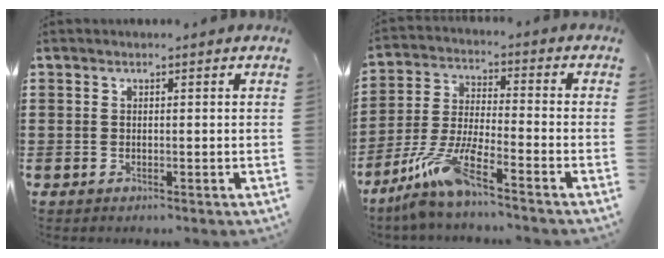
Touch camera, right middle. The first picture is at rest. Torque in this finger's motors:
{"motor_torque": [1.18, -0.96, 0.23, 0.21]}